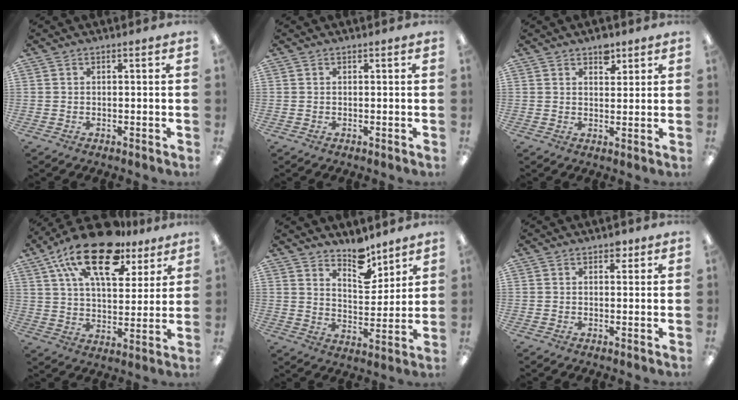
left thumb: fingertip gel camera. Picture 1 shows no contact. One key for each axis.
{"total": 0.0}
{"total": 4.2, "fx": 2.9, "fy": 2.2, "fz": 1.9, "tx": -0.010, "ty": -0.016, "tz": 0.047}
{"total": 21.7, "fx": 13.2, "fy": 10.0, "fz": 14.1, "tx": -0.233, "ty": -0.058, "tz": 0.227}
{"total": 9.3, "fx": 7.8, "fy": 3.9, "fz": 3.3, "tx": -0.034, "ty": -0.058, "tz": 0.139}
{"total": 2.0, "fx": 1.3, "fy": 1.2, "fz": 0.9, "tx": -0.003, "ty": -0.003, "tz": 0.019}